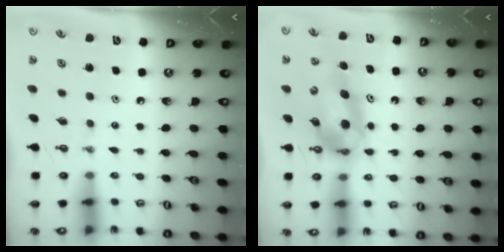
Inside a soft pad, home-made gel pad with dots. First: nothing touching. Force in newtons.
{"total": 11.0, "press": 11.0, "slide": 1.0}